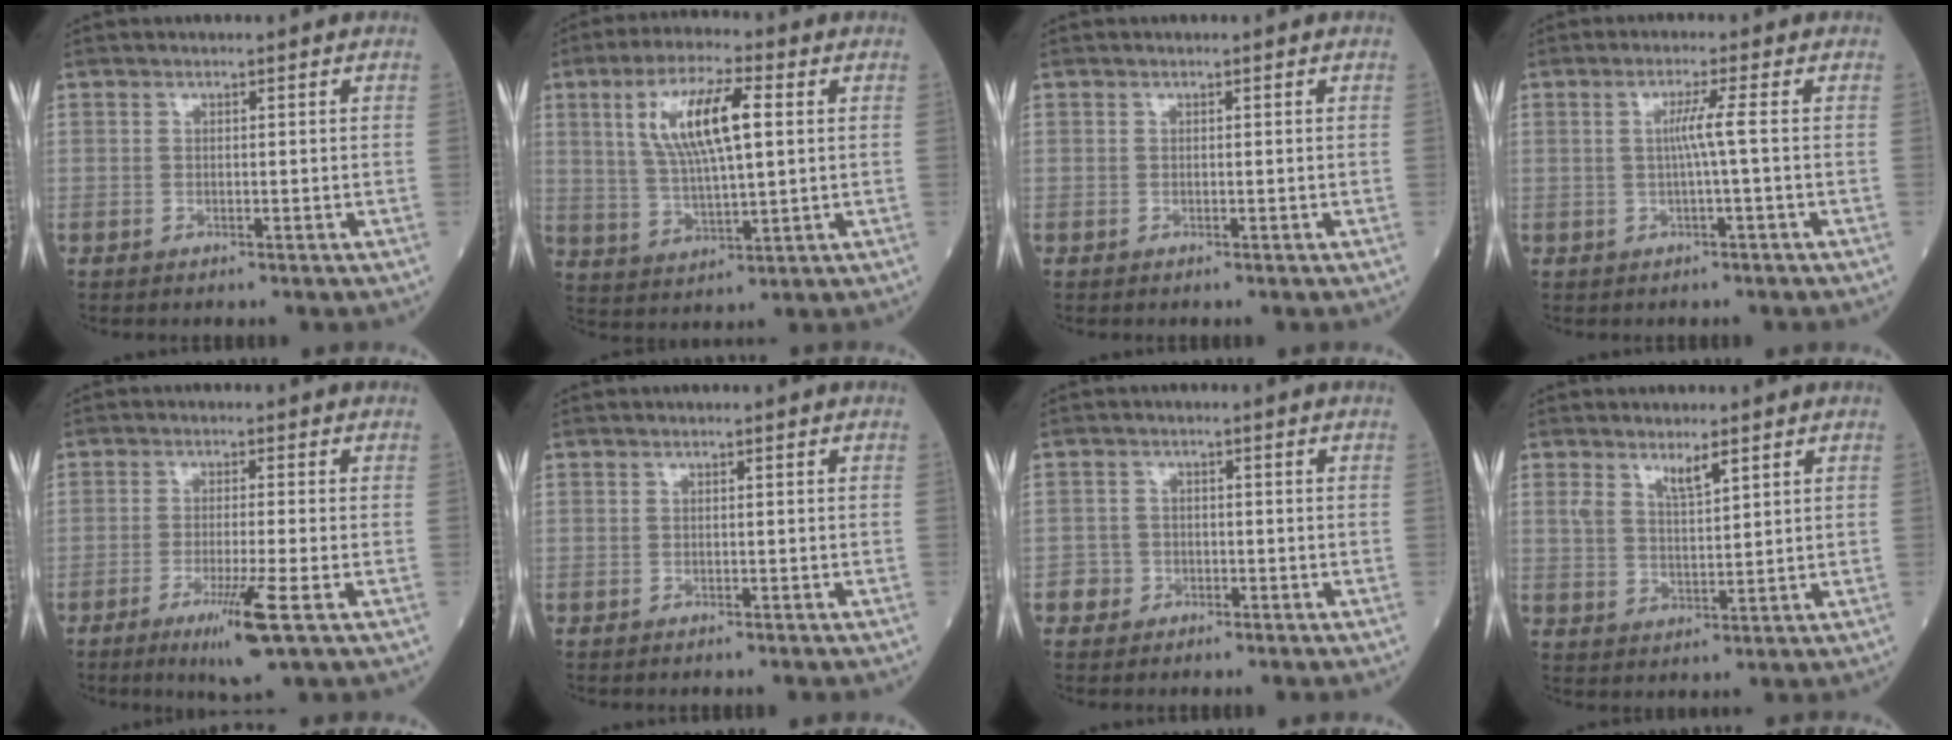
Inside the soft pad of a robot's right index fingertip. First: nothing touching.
{"total": 11.5, "force": [3.1, 2.7, 10.8], "torque": [-0.214, 0.011, 0.060]}
{"total": 0.0}
{"total": 3.1, "force": [0.0, -1.0, 2.9], "torque": [-0.055, -0.001, -0.001]}
{"total": 7.0, "force": [-3.4, -0.6, 6.1], "torque": [-0.107, -0.022, -0.058]}
{"total": 1.3, "force": [-1.2, 0.0, 0.5], "torque": [-0.008, 0.000, -0.016]}
{"total": 2.3, "force": [-1.3, 1.9, -0.1], "torque": [0.005, 0.013, -0.030]}
{"total": 3.8, "force": [2.5, 1.0, 2.7], "torque": [-0.054, 0.002, 0.049]}